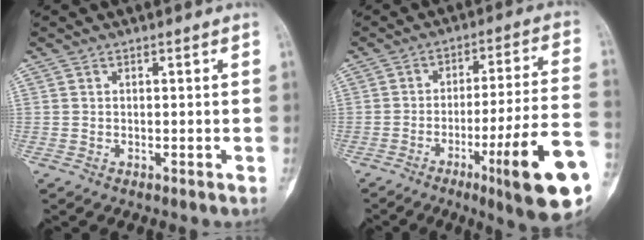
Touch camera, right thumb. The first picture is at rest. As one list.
[{"total": 18.9, "force": [-7.8, 1.8, 17.1], "torque": [-0.229, 0.020, -0.112]}]